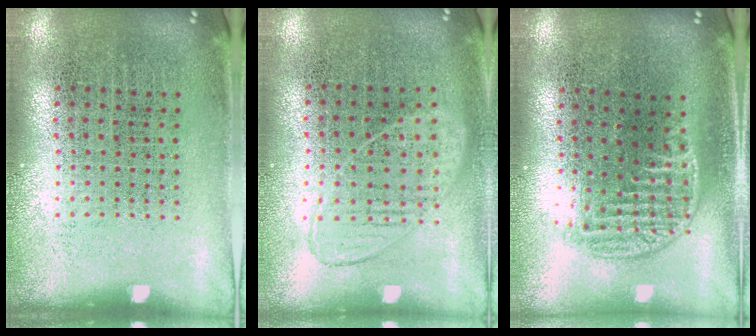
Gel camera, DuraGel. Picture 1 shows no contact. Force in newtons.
{"total": 0.9, "press": 0.8, "slide": 0.4}
{"total": 1.2, "press": 1.0, "slide": 0.6}